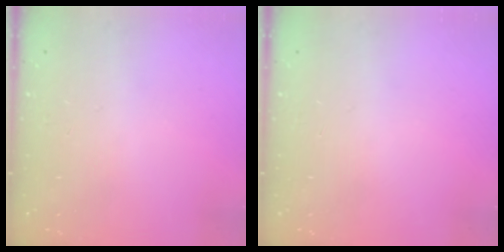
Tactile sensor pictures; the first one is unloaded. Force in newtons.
{"total": 0.0}